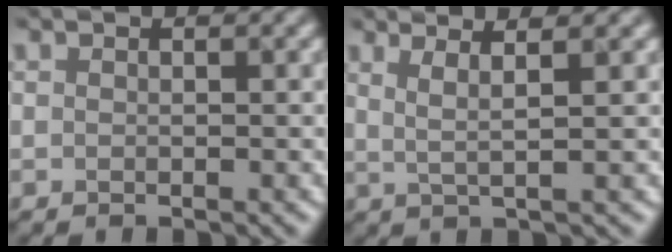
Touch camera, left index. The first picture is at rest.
{"total": 2.0, "force": [0.5, -0.5, 1.8], "torque": [-0.059, 0.004, 0.040]}